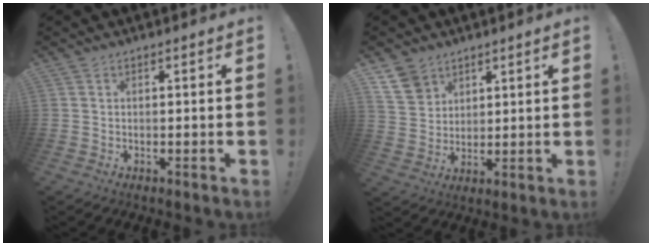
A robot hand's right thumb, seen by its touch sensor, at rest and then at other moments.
{"total": 8.6, "force": [5.7, 6.1, 1.9], "torque": [-0.035, -0.034, 0.117]}